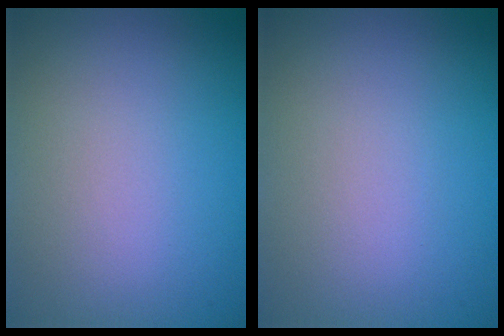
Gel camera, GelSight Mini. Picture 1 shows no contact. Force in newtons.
{"total": 0.0}